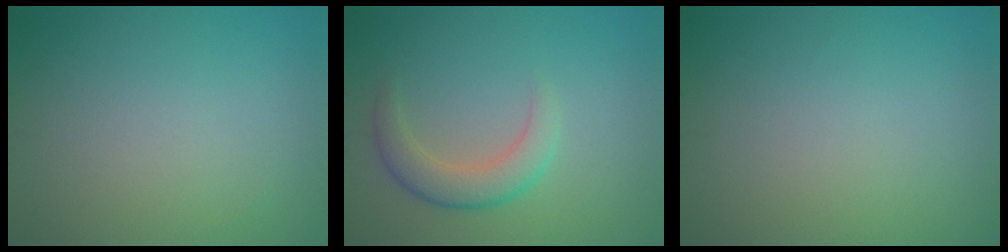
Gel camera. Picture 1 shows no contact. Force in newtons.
{"total": 3.4, "press": 3.4, "slide": 0.3}
{"total": 0.0}